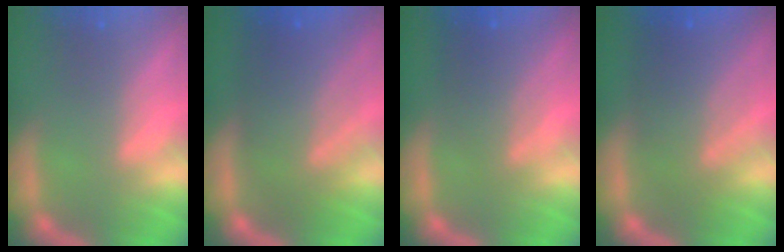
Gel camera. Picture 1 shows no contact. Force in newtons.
{"total": 8.5}
{"total": 4.6}
{"total": 7.5}